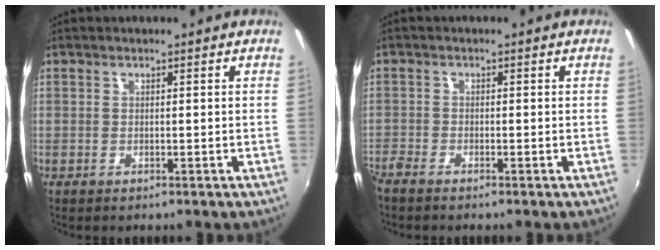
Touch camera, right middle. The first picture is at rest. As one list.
[{"total": 2.2, "force": [-2.1, 0.4, 0.8], "torque": [-0.025, -0.010, -0.043]}]